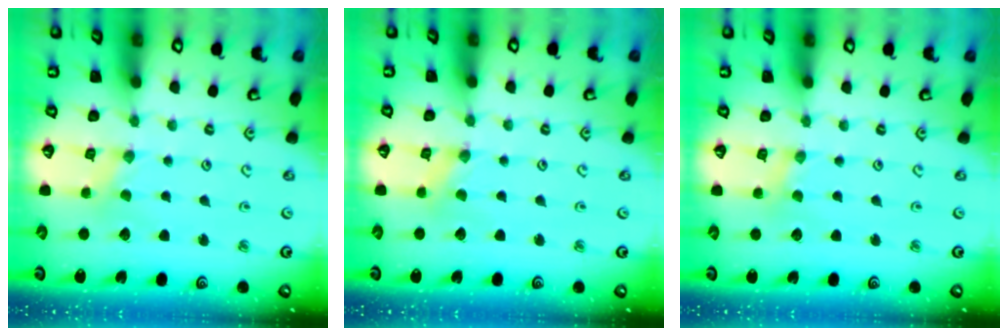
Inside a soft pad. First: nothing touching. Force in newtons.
{"total": 0.0}
{"total": 0.0}